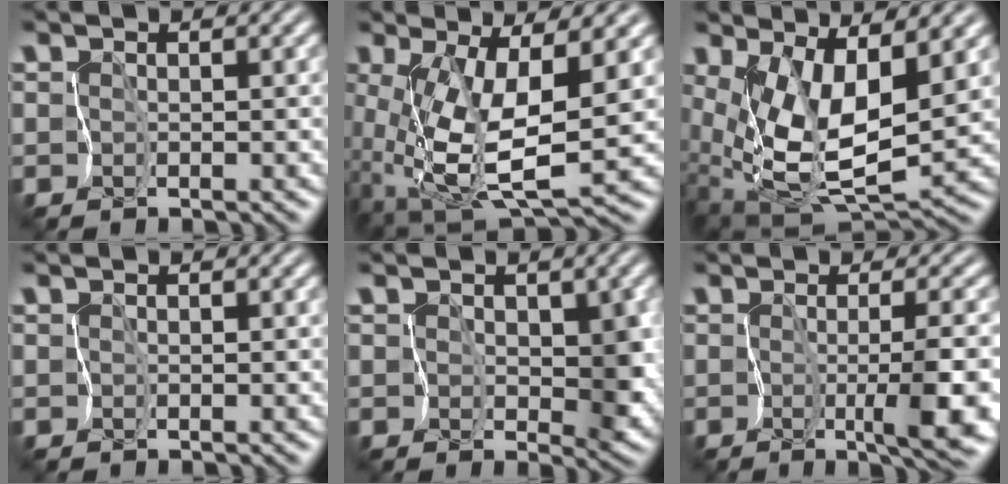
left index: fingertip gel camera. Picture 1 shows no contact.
{"total": 8.4, "force": [-0.4, 3.0, 7.9], "torque": [-0.175, -0.023, 0.002]}
{"total": 9.8, "force": [2.0, 4.4, 8.5], "torque": [-0.171, -0.028, 0.052]}
{"total": 0.0}
{"total": 4.0, "force": [0.6, 2.8, 2.8], "torque": [-0.035, -0.006, 0.007]}
{"total": 5.2, "force": [-1.4, 0.5, 5.0], "torque": [-0.081, -0.013, -0.021]}